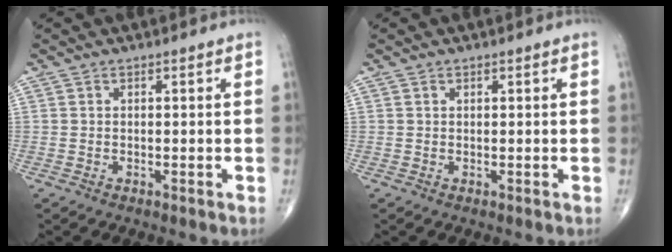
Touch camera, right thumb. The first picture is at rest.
{"total": 0.0}